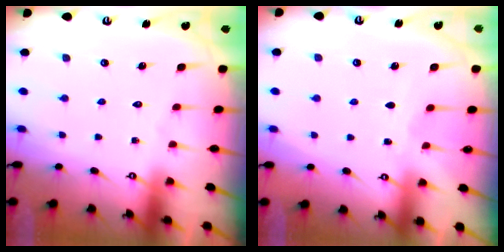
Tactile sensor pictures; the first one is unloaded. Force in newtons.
{"total": 2.7, "press": 2.7, "slide": 0.4}